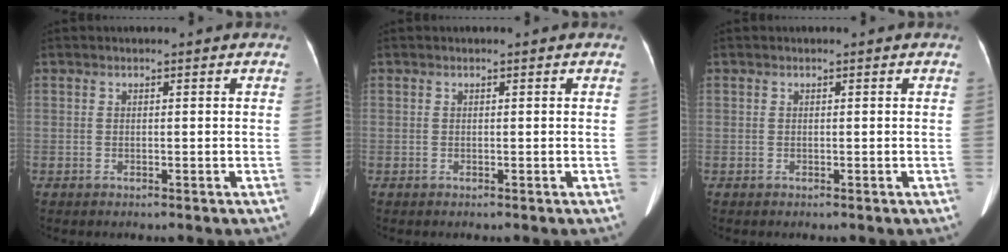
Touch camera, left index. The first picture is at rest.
{"total": 0.0}
{"total": 0.0}